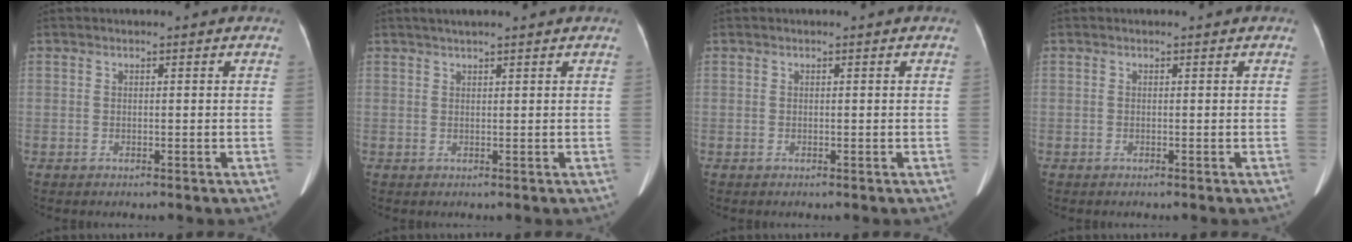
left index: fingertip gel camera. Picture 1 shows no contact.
{"total": 3.3, "force": [2.6, -0.1, 1.9], "torque": [-0.025, 0.023, 0.043]}
{"total": 0.0}
{"total": 0.0}